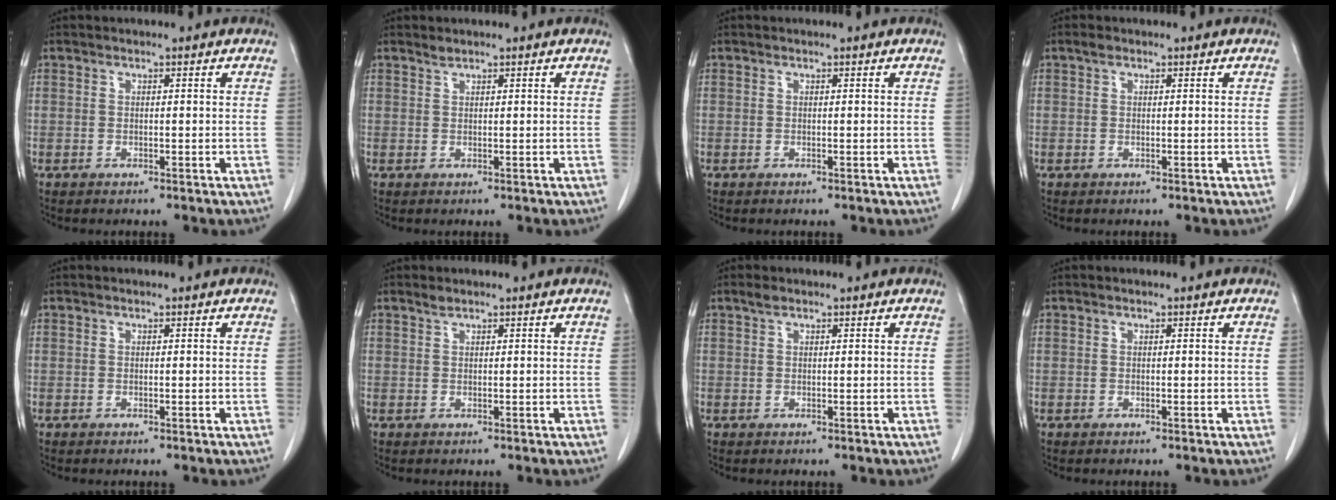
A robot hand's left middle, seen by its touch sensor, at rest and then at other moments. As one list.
[{"total": 0.6, "force": [0.6, -0.1, 0.1], "torque": [-0.006, -0.002, 0.014]}, {"total": 0.0}, {"total": 0.6, "force": [0.4, 0.4, 0.3], "torque": [-0.006, 0.007, 0.006]}, {"total": 0.0}, {"total": 0.7, "force": [0.7, 0.1, 0.2], "torque": [-0.011, 0.000, 0.015]}, {"total": 0.9, "force": [0.7, 0.3, 0.5], "torque": [-0.011, 0.006, 0.014]}, {"total": 0.0}]